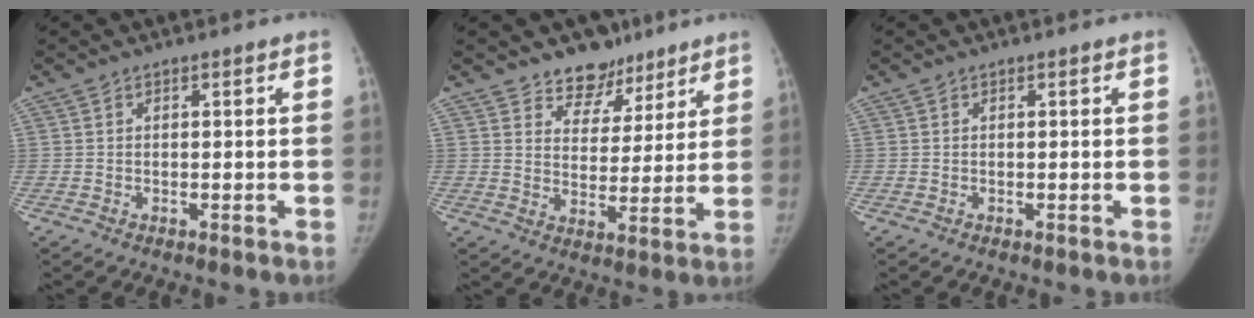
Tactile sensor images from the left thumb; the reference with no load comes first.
{"total": 8.5, "force": [6.5, 5.3, 1.3], "torque": [0.028, -0.043, 0.108]}
{"total": 0.0}